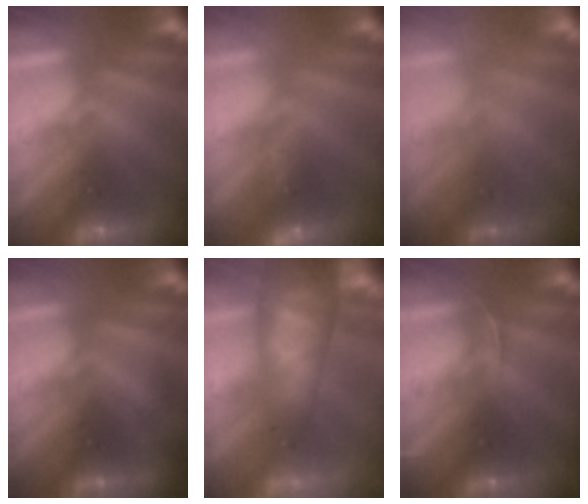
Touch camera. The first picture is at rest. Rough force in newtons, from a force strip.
{"total": 9.3}
{"total": 2.4}
{"total": 1.9}
{"total": 10.3}
{"total": 2.7}